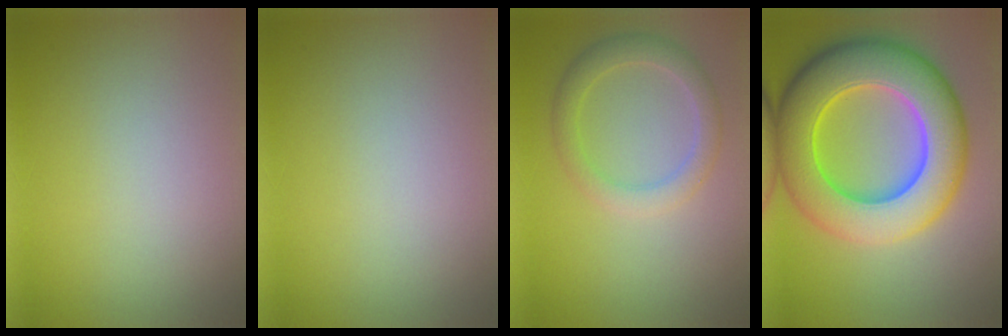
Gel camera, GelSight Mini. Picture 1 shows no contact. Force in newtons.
{"total": 0.0}
{"total": 2.7, "press": 2.7, "slide": 0.1}
{"total": 11.8, "press": 11.8, "slide": 0.4}